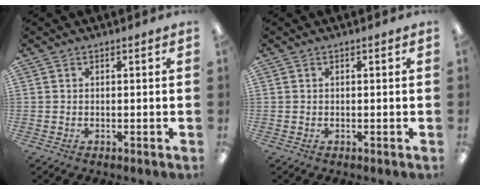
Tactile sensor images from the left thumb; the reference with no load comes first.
{"total": 0.0}